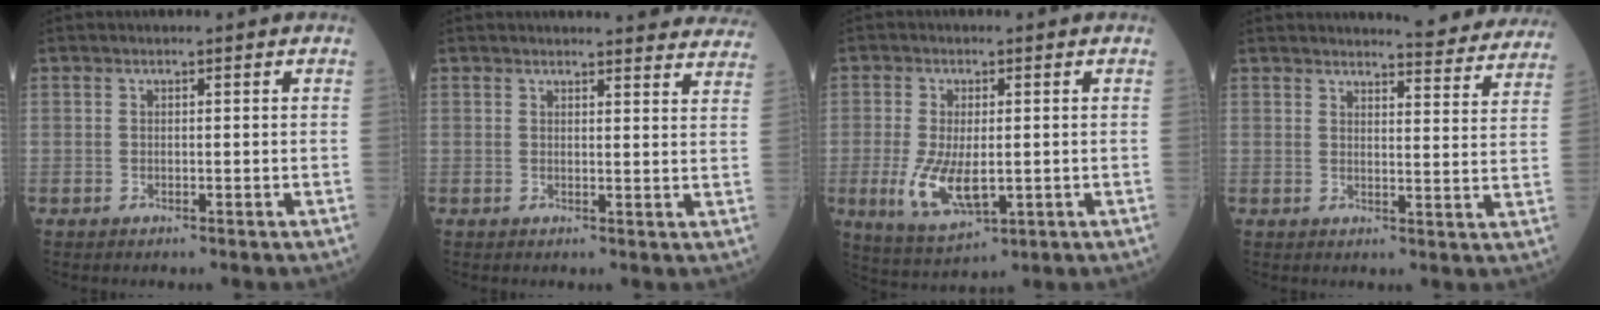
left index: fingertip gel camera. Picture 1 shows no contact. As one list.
[{"total": 15.2, "force": [14.8, 1.7, 3.0], "torque": [-0.004, -0.048, 0.140]}, {"total": 7.8, "force": [-1.2, 3.2, 7.0], "torque": [-0.142, -0.019, -0.011]}, {"total": 11.7, "force": [11.4, 1.0, 2.4], "torque": [-0.014, -0.044, 0.113]}]